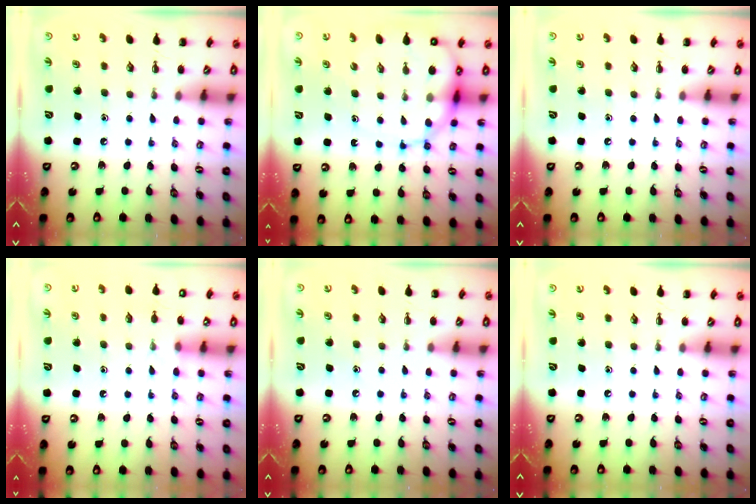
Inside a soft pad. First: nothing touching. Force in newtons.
{"total": 11.9, "press": 11.5, "slide": 3.3}
{"total": 0.0}
{"total": 7.7, "press": 7.6, "slide": 1.5}
{"total": 4.7, "press": 4.5, "slide": 1.6}
{"total": 0.0}